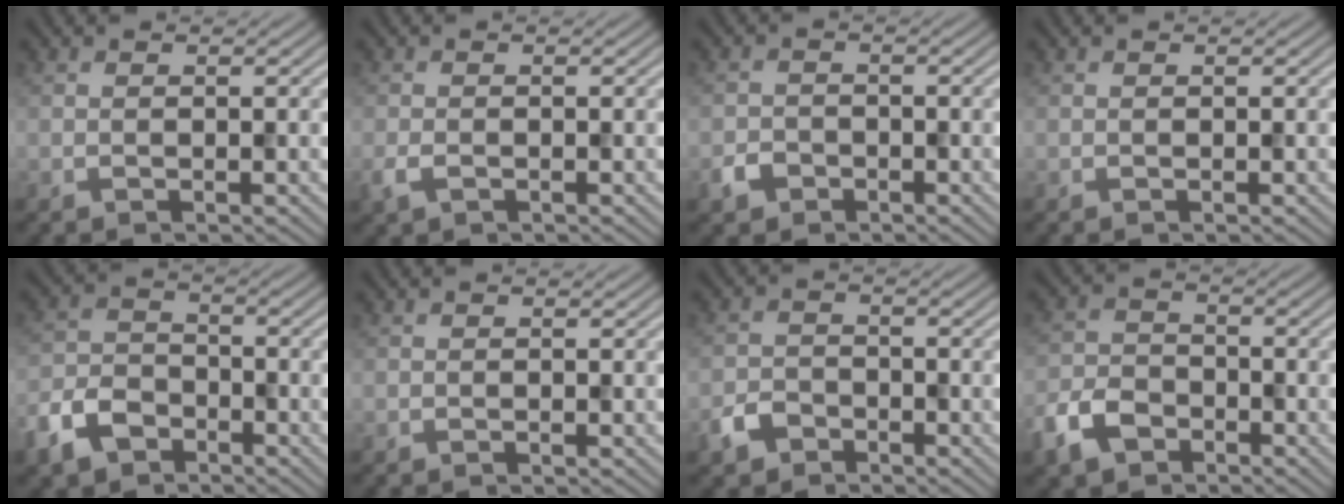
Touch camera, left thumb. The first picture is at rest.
{"total": 2.0, "force": [-1.0, 1.1, 1.3], "torque": [-0.035, -0.008, -0.021]}
{"total": 2.4, "force": [-1.5, 1.7, 0.8], "torque": [-0.015, -0.002, -0.036]}
{"total": 0.0}
{"total": 6.7, "force": [-4.4, 4.0, 3.1], "torque": [-0.075, -0.006, -0.102]}
{"total": 0.0}
{"total": 3.4, "force": [-2.3, 2.1, 1.2], "torque": [-0.026, -0.004, -0.056]}
{"total": 6.0, "force": [-3.8, 3.7, 2.8], "torque": [-0.068, -0.004, -0.089]}